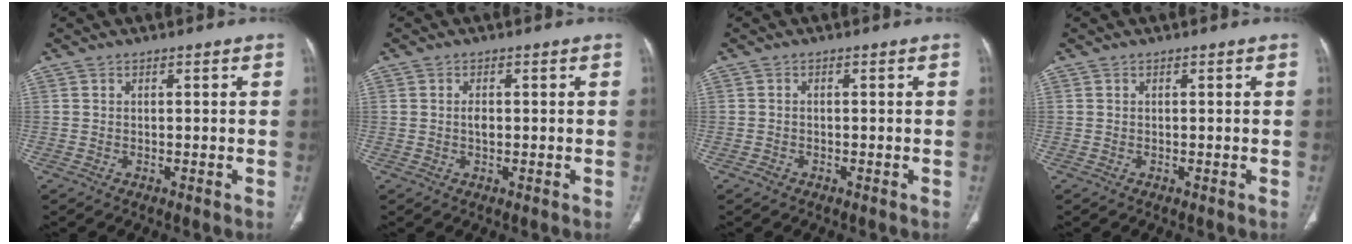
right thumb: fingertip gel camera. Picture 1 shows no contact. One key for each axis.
{"total": 1.5, "fx": 0.0, "fy": 0.9, "fz": 1.3, "tx": -0.022, "ty": 0.001, "tz": 0.001}
{"total": 1.0, "fx": -0.6, "fy": 0.7, "fz": 0.3, "tx": -0.007, "ty": 0.002, "tz": -0.015}
{"total": 0.0}